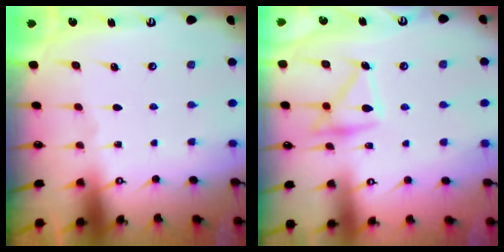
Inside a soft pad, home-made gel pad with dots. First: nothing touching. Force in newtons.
{"total": 15.7, "press": 15.7, "slide": 0.9}